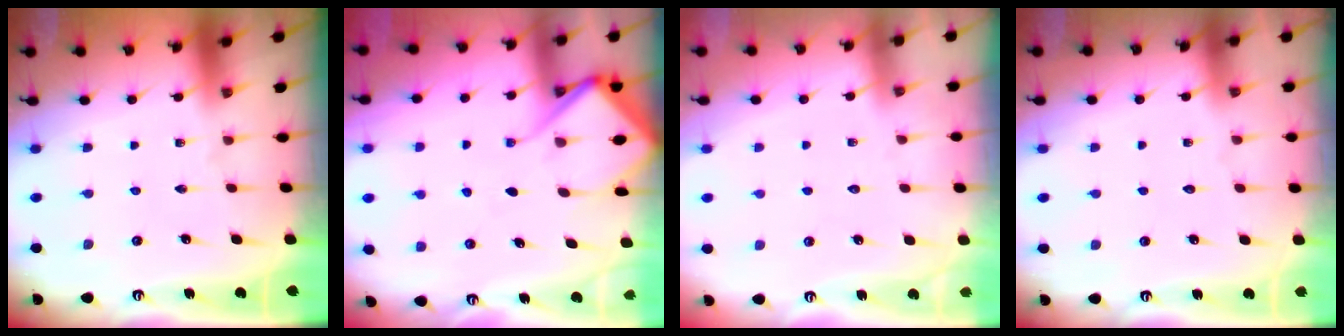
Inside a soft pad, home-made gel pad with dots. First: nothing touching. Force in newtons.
{"total": 7.7, "press": 7.7, "slide": 0.7}
{"total": 3.4, "press": 3.4, "slide": 0.4}
{"total": 0.8, "press": 0.8, "slide": 0.1}